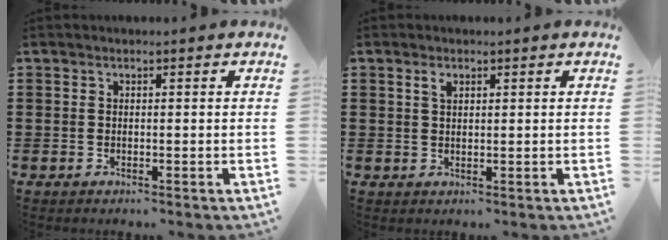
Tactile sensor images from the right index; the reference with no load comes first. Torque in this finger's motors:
{"motor_torque": [0.14, -0.13, 0.12, 0.05]}